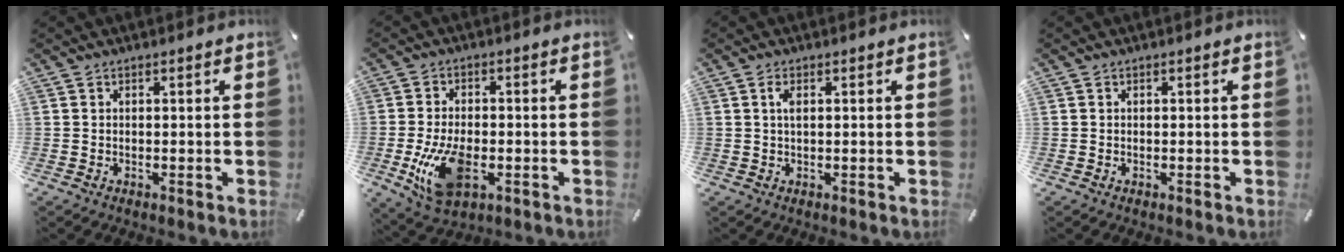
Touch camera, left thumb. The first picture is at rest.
{"total": 11.8, "force": [-2.9, 7.1, 9.0], "torque": [-0.192, -0.005, -0.049]}
{"total": 1.9, "force": [0.5, 0.7, 1.7], "torque": [-0.036, 0.003, 0.008]}
{"total": 0.0}